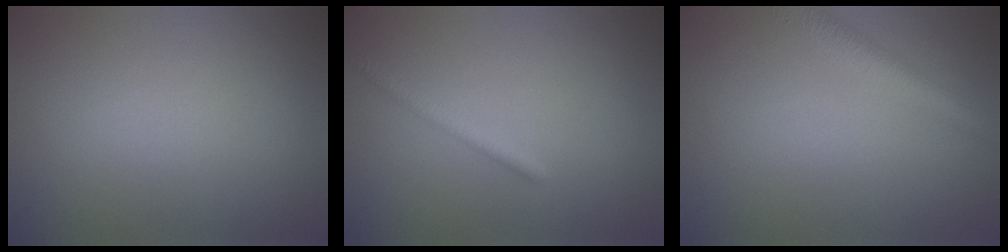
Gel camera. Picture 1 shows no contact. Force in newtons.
{"total": 1.5, "press": 1.5, "slide": 0.0}
{"total": 3.2, "press": 3.2, "slide": 0.1}